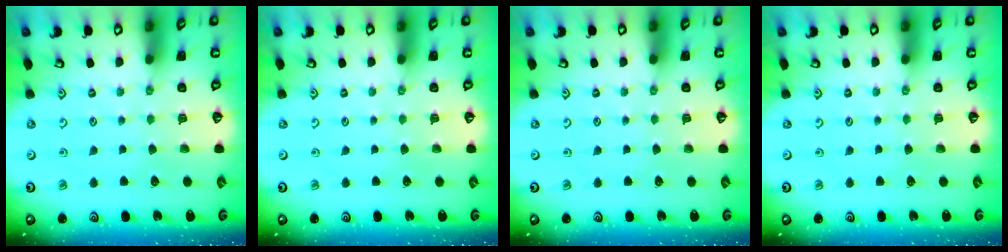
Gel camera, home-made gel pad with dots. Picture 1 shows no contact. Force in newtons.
{"total": 0.0}
{"total": 0.0}
{"total": 0.0}